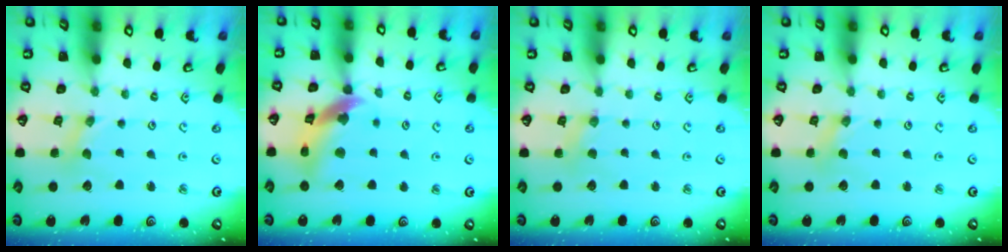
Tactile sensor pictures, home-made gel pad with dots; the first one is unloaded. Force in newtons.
{"total": 11.7, "press": 11.6, "slide": 1.7}
{"total": 2.2, "press": 2.1, "slide": 0.4}
{"total": 0.0}